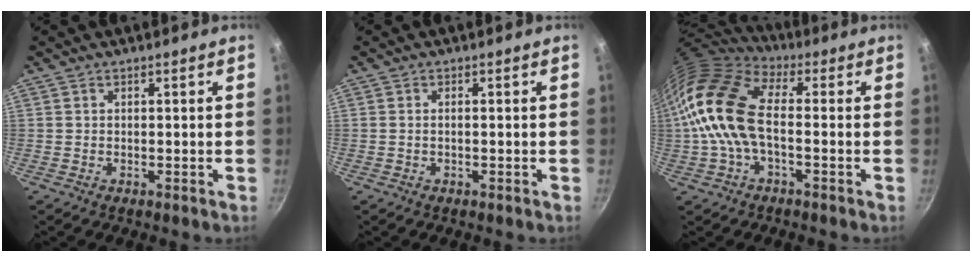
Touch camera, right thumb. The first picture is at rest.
{"total": 0.6, "force": [-0.1, 0.0, 0.6], "torque": [-0.020, 0.005, -0.004]}
{"total": 15.7, "force": [-0.7, 8.5, 13.2], "torque": [-0.247, 0.027, -0.030]}